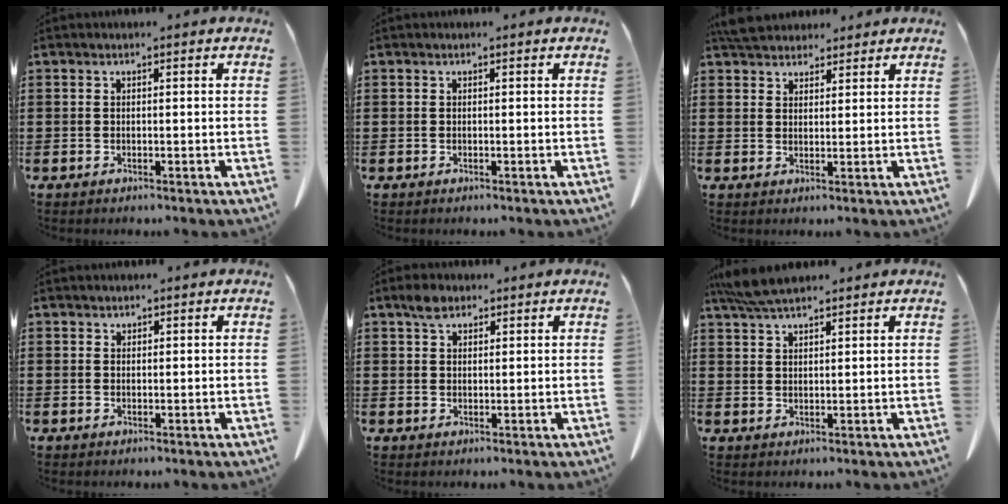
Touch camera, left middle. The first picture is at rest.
{"total": 0.0}
{"total": 4.4, "force": [4.1, 1.3, 0.7], "torque": [-0.027, -0.006, 0.082]}
{"total": 0.8, "force": [0.7, 0.3, 0.0], "torque": [-0.002, -0.001, 0.015]}
{"total": 2.9, "force": [2.0, 1.6, 1.4], "torque": [-0.025, 0.002, 0.036]}
{"total": 5.3, "force": [4.5, 1.0, 2.6], "torque": [-0.063, -0.006, 0.087]}